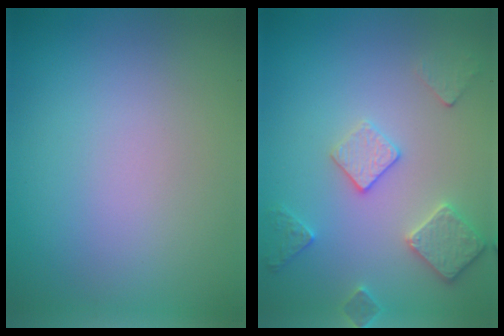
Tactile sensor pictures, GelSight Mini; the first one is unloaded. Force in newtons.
{"total": 3.3, "press": 3.1, "slide": 1.3}